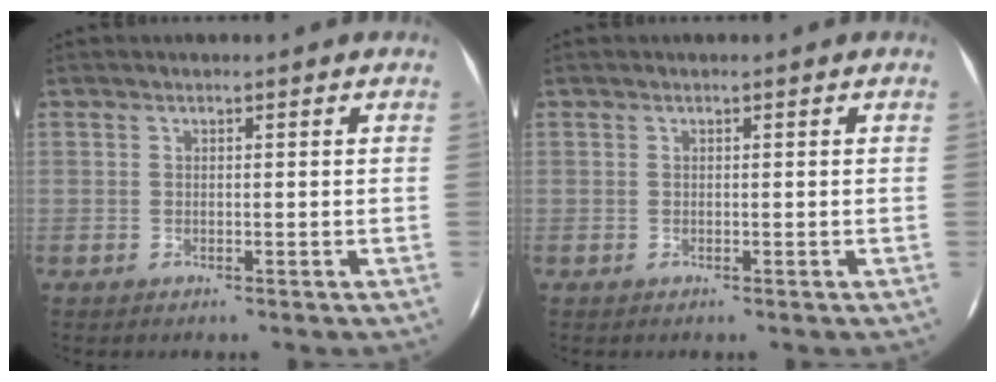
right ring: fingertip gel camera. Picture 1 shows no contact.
{"total": 0.0}